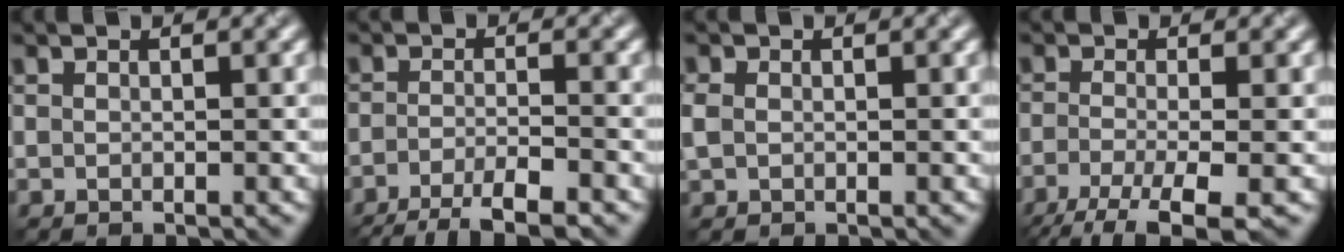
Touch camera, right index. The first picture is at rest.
{"total": 5.8, "force": [-4.3, 1.2, 3.7], "torque": [-0.057, -0.003, -0.078]}
{"total": 1.4, "force": [0.1, 1.2, 0.7], "torque": [-0.017, 0.002, 0.000]}
{"total": 5.7, "force": [-3.4, 1.4, 4.4], "torque": [-0.073, -0.011, -0.068]}